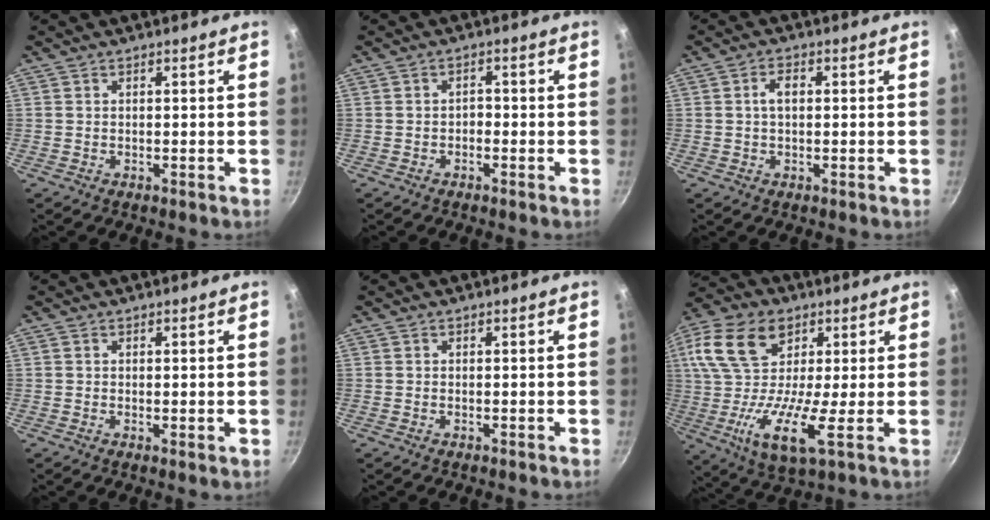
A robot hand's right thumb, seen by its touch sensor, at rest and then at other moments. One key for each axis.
{"total": 1.6, "fx": -0.7, "fy": 1.1, "fz": 0.9, "tx": -0.005, "ty": 0.013, "tz": -0.012}
{"total": 3.1, "fx": 0.4, "fy": 1.9, "fz": 2.5, "tx": -0.037, "ty": 0.011, "tz": 0.004}
{"total": 1.0, "fx": 0.3, "fy": 0.4, "fz": 0.9, "tx": -0.014, "ty": -0.005, "tz": 0.001}
{"total": 0.0}
{"total": 19.2, "fx": 3.7, "fy": 10.2, "fz": 15.8, "tx": -0.291, "ty": -0.001, "tz": 0.045}